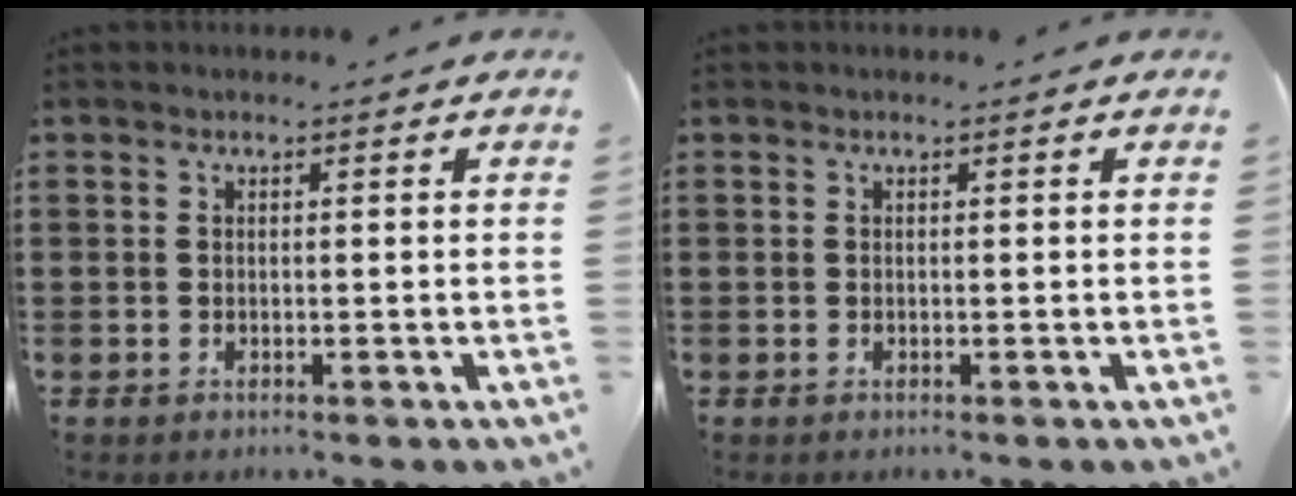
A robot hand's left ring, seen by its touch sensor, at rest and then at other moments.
{"total": 0.0}